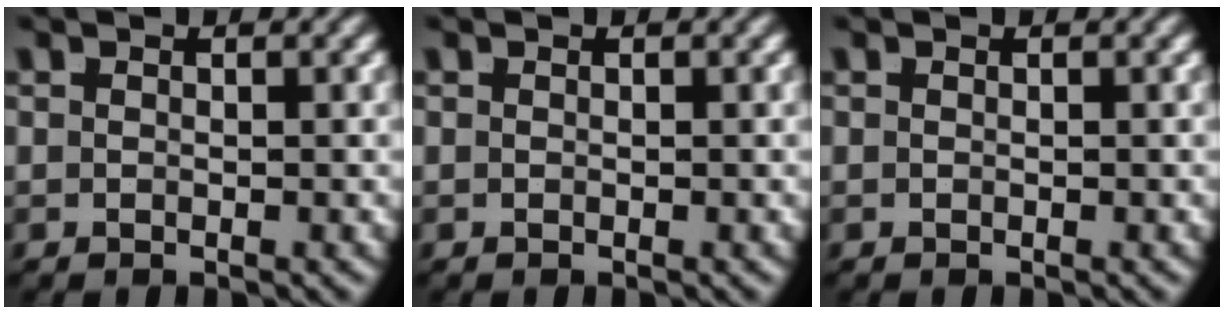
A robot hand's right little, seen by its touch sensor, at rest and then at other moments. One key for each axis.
{"total": 0.0}
{"total": 0.0}